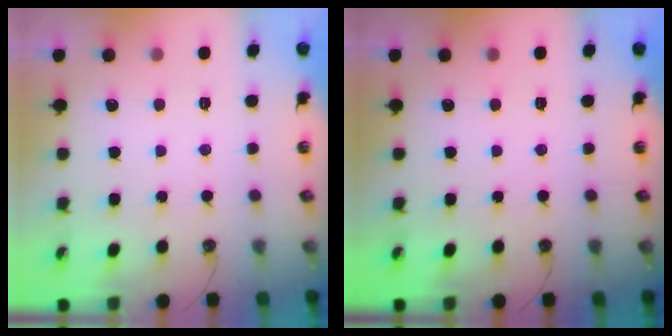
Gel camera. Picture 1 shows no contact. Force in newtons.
{"total": 0.0}